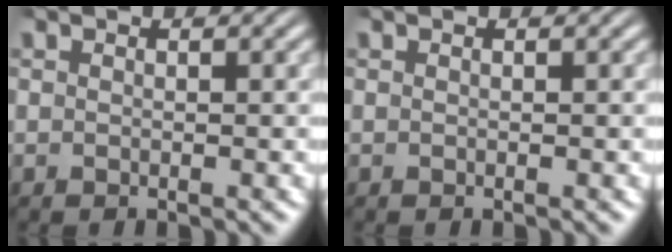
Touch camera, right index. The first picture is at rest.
{"total": 0.0}